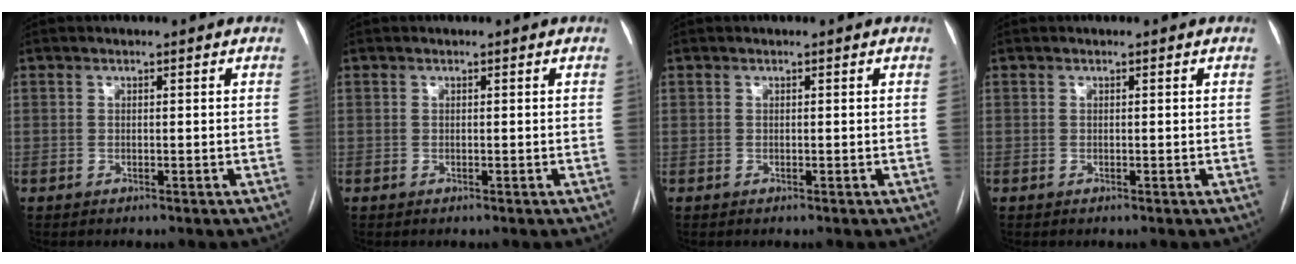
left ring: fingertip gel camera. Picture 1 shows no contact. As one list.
[{"total": 0.0}, {"total": 0.0}, {"total": 0.0}]